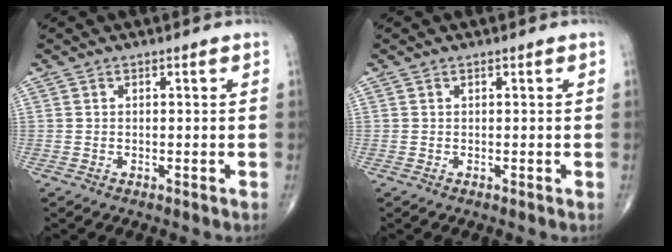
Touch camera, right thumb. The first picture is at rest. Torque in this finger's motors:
{"motor_torque": [-0.24, -0.09, 0.05, 0.57, 0.00]}